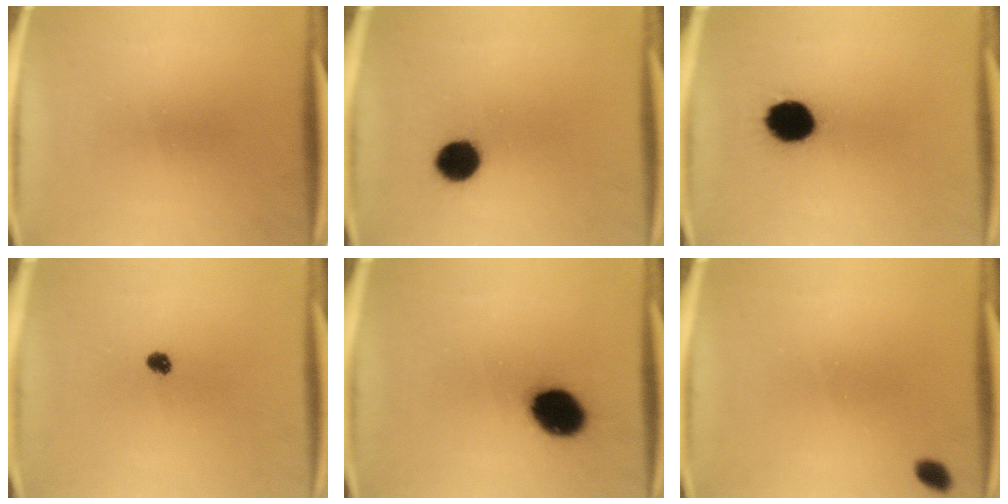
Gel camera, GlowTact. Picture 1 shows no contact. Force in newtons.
{"total": 7.0}
{"total": 11.1}
{"total": 1.9}
{"total": 11.8}
{"total": 1.8}